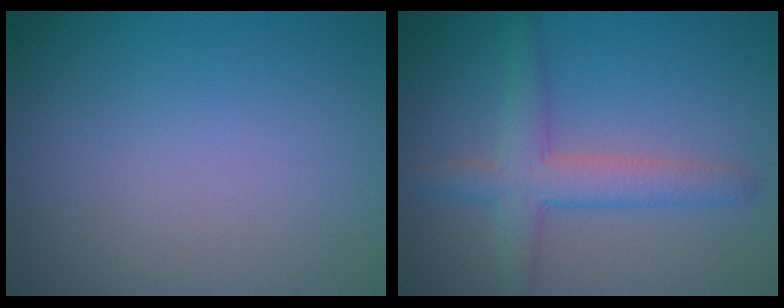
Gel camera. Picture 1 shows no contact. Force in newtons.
{"total": 4.0, "press": 4.0, "slide": 0.3}